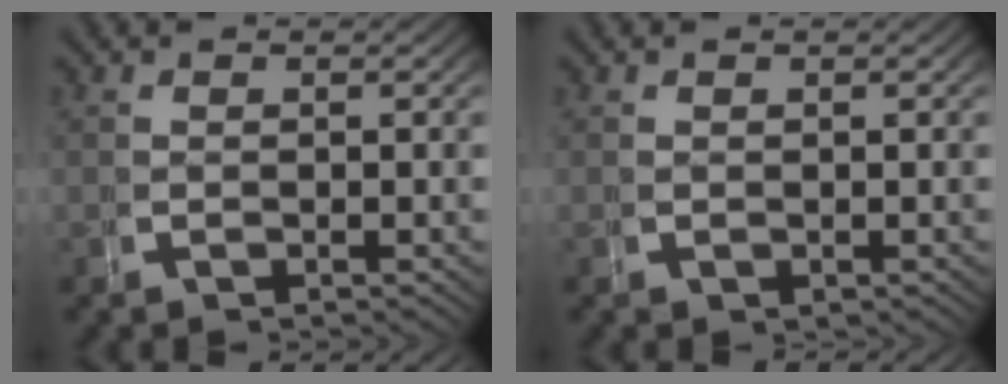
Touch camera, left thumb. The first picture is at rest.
{"total": 0.0}